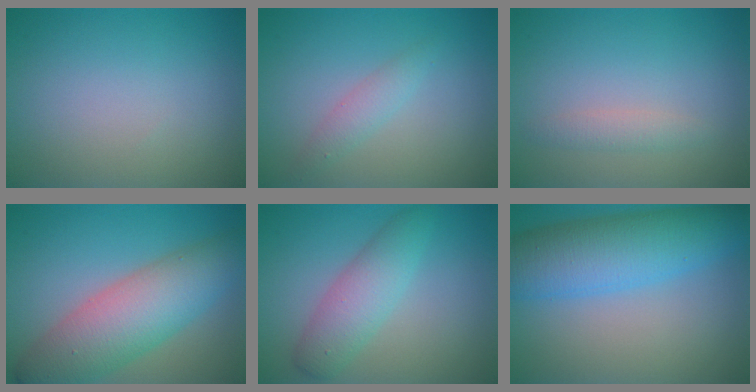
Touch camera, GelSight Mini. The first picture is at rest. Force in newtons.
{"total": 1.6, "press": 1.6, "slide": 0.1}
{"total": 1.4, "press": 1.4, "slide": 0.1}
{"total": 8.2, "press": 8.2, "slide": 0.2}
{"total": 3.9, "press": 3.9, "slide": 0.0}
{"total": 8.2, "press": 8.2, "slide": 0.4}